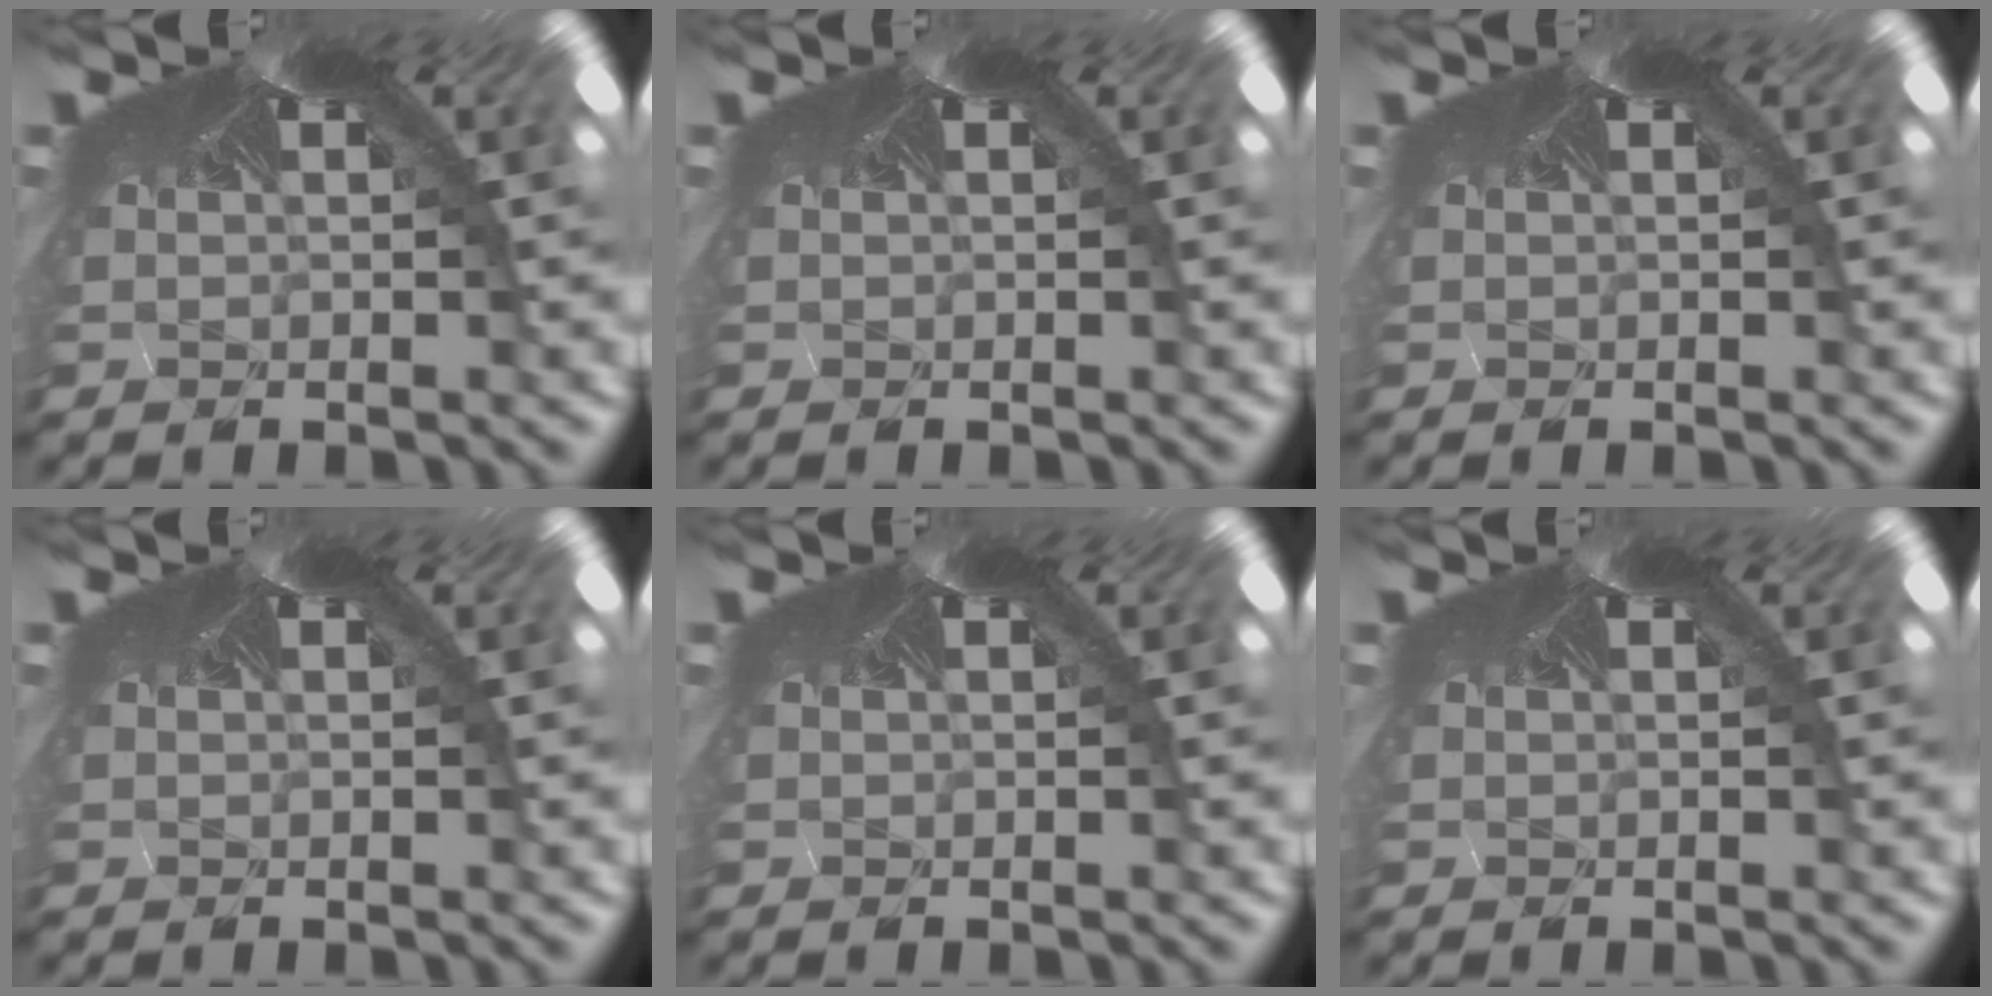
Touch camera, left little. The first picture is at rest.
{"total": 0.0}
{"total": 0.0}
{"total": 0.0}
{"total": 0.0}
{"total": 0.0}